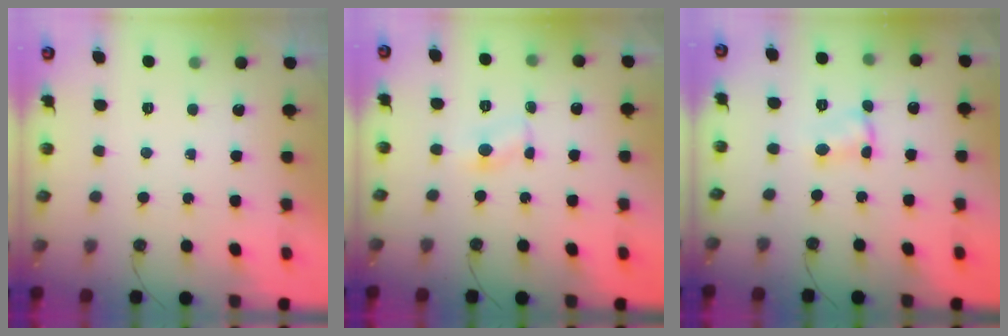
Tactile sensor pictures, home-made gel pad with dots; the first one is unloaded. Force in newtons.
{"total": 2.3, "press": 2.3, "slide": 0.2}
{"total": 1.8, "press": 1.8, "slide": 0.1}